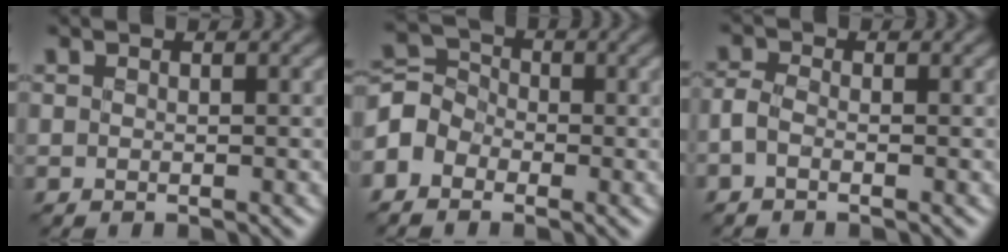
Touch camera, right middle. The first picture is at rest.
{"total": 3.0, "force": [-1.8, 2.3, 0.3], "torque": [0.012, 0.009, -0.053]}
{"total": 1.2, "force": [-1.0, 0.3, 0.4], "torque": [-0.004, 0.000, -0.032]}